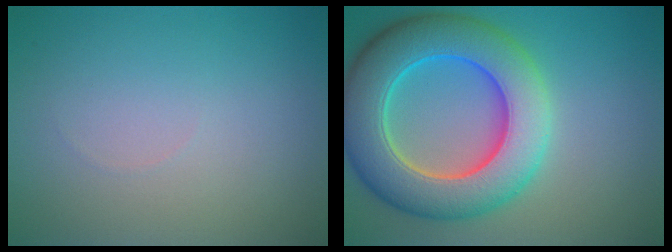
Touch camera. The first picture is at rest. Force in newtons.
{"total": 10.6, "press": 10.6, "slide": 0.5}